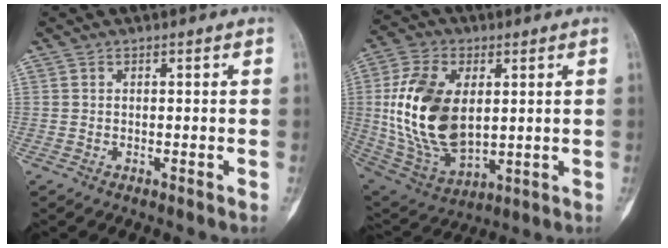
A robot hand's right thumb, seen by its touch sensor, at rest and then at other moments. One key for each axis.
{"total": 20.0, "fx": 2.4, "fy": 11.8, "fz": 15.9, "tx": -0.303, "ty": -0.016, "tz": 0.058}